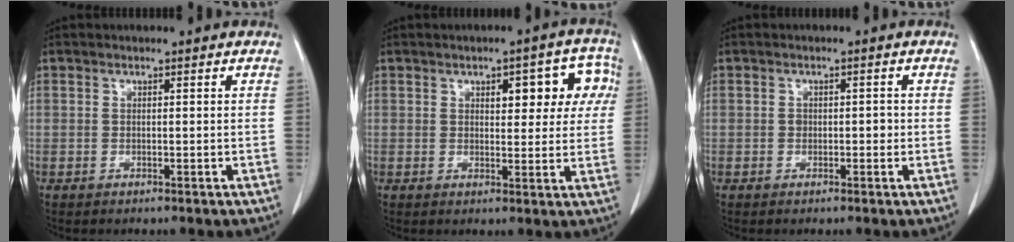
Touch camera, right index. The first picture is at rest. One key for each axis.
{"total": 8.5, "fx": 2.8, "fy": 3.7, "fz": 7.1, "tx": -0.070, "ty": 0.027, "tz": 0.031}
{"total": 1.7, "fx": -0.2, "fy": 1.1, "fz": 1.2, "tx": -0.016, "ty": 0.006, "tz": -0.001}